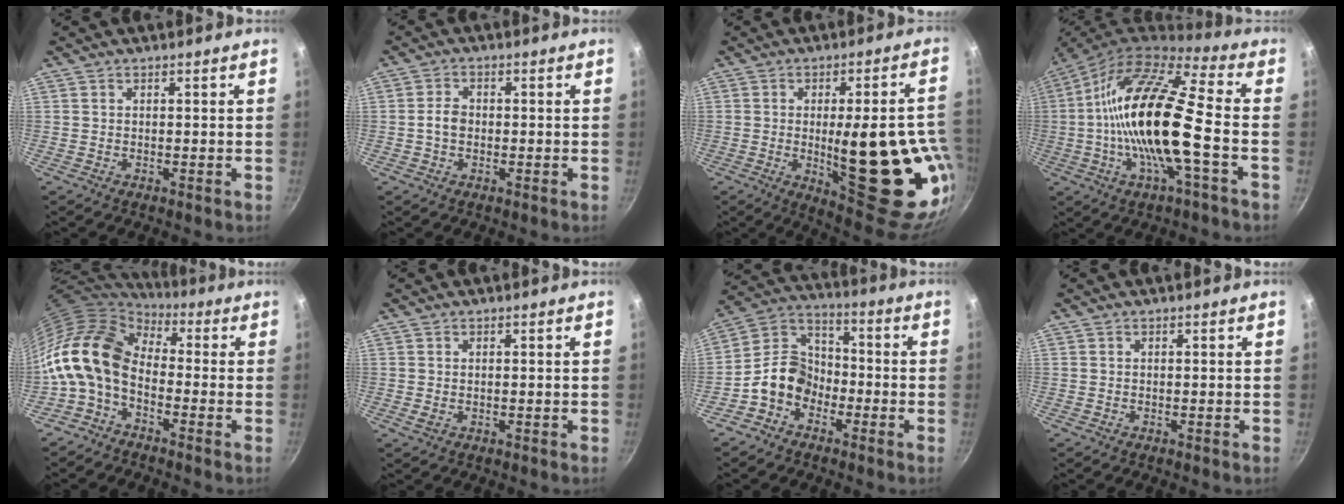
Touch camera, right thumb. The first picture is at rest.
{"total": 3.1, "force": [-0.4, 2.3, 2.1], "torque": [-0.033, 0.013, -0.010]}
{"total": 28.0, "force": [-4.5, 9.9, 25.8], "torque": [-0.299, -0.007, -0.036]}
{"total": 19.9, "force": [-3.1, 5.3, 18.9], "torque": [-0.354, 0.036, -0.072]}
{"total": 15.2, "force": [-2.0, 10.2, 11.1], "torque": [-0.208, 0.034, -0.060]}
{"total": 1.0, "force": [0.1, 0.6, 0.8], "torque": [-0.013, -0.002, 0.003]}
{"total": 10.5, "force": [-4.1, 8.1, 5.3], "torque": [-0.063, 0.052, -0.100]}
{"total": 0.0}